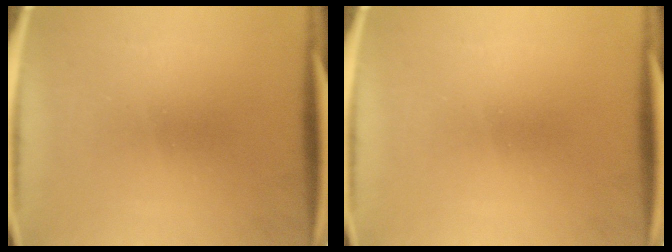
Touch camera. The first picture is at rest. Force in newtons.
{"total": 0.0}